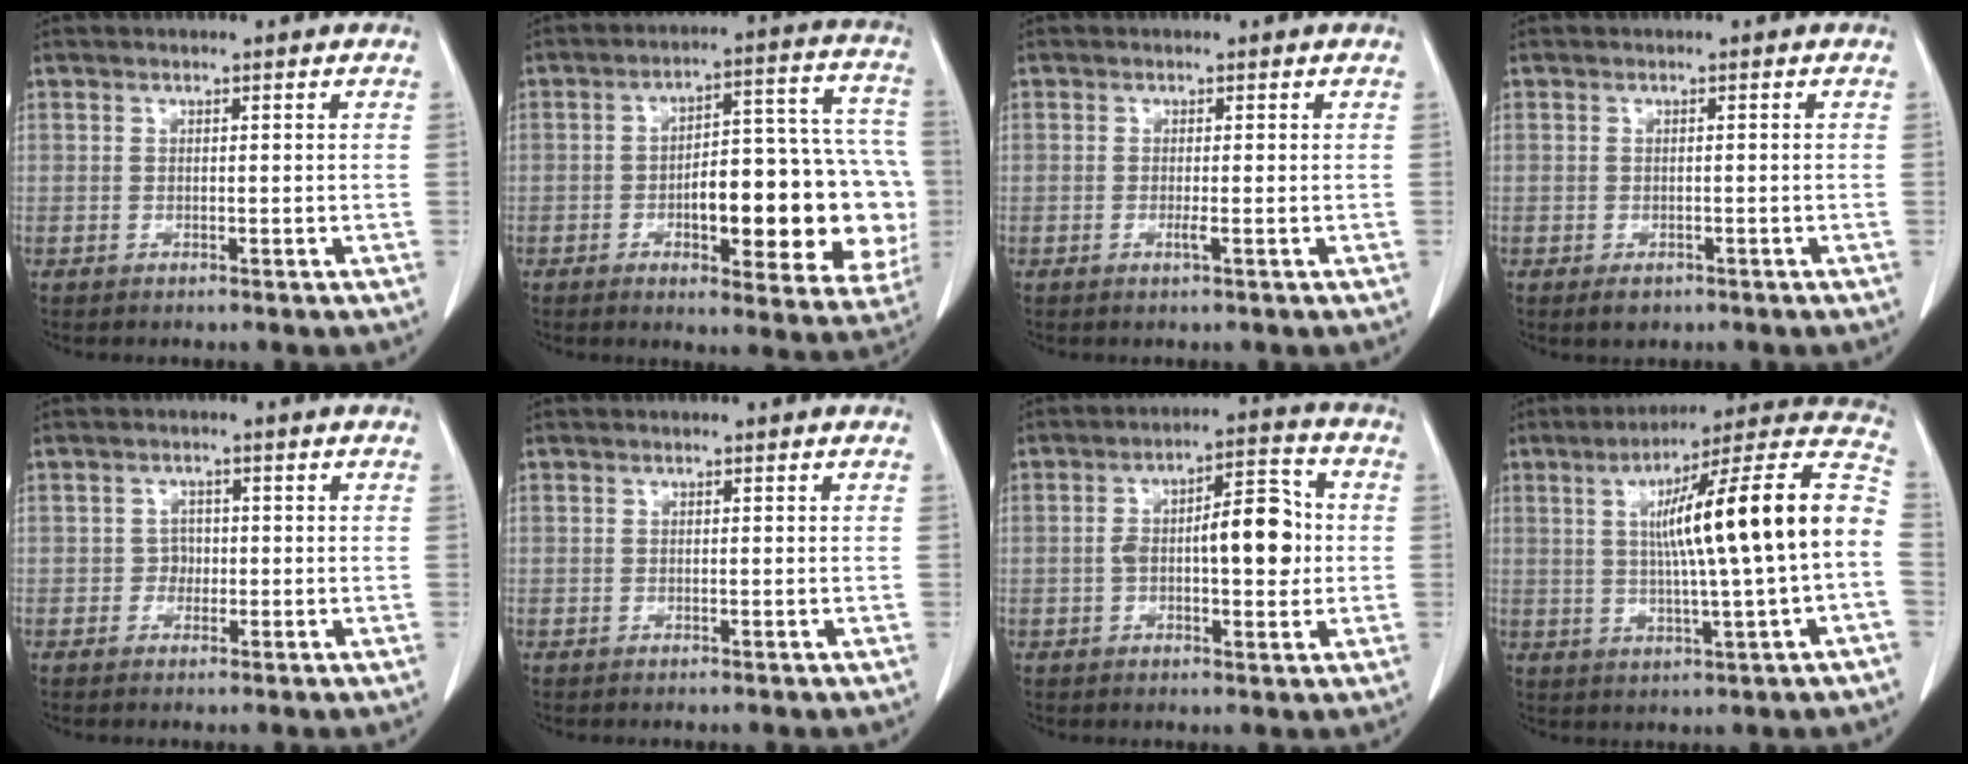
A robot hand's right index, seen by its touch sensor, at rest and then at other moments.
{"total": 21.3, "force": [-4.0, 7.0, 19.7], "torque": [-0.180, 0.044, -0.035]}
{"total": 0.9, "force": [-0.2, -0.1, 0.9], "torque": [-0.018, -0.003, -0.004]}
{"total": 1.8, "force": [-1.1, 1.1, 0.9], "torque": [-0.011, 0.000, -0.007]}
{"total": 1.6, "force": [-0.4, 1.5, 0.5], "torque": [0.000, 0.007, -0.008]}
{"total": 0.0}
{"total": 10.4, "force": [0.0, 3.4, 9.8], "torque": [-0.160, 0.024, -0.002]}
{"total": 19.2, "force": [1.0, 0.4, 19.1], "torque": [-0.281, 0.033, 0.009]}